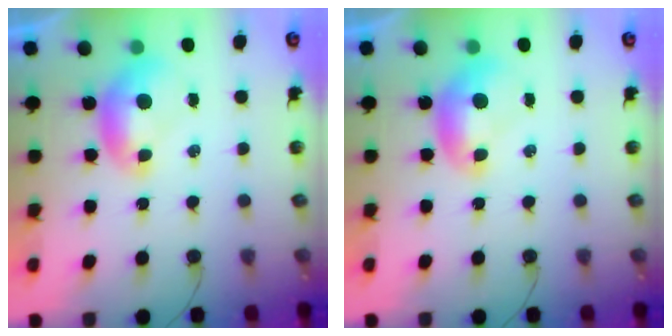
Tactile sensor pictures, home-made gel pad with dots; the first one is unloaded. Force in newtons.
{"total": 0.0}